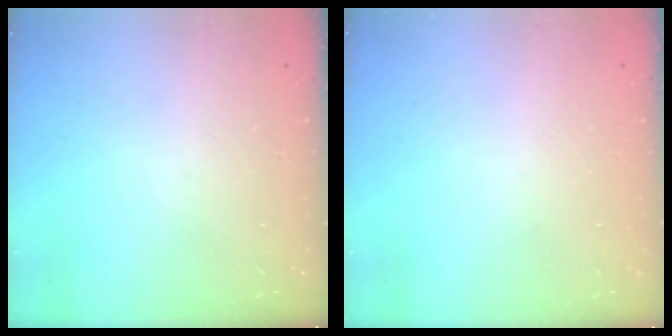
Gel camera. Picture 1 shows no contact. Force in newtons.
{"total": 1.6, "press": 1.6, "slide": 0.1}